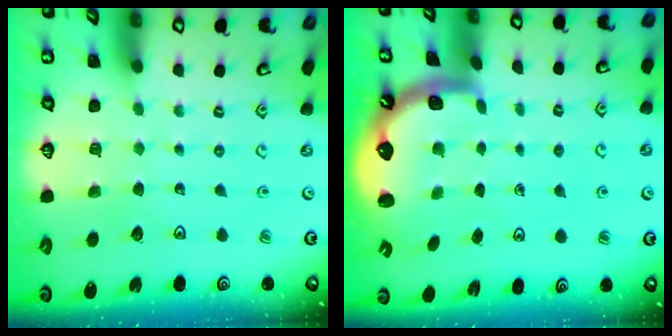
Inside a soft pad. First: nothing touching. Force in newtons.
{"total": 1.5, "press": 1.4, "slide": 0.6}